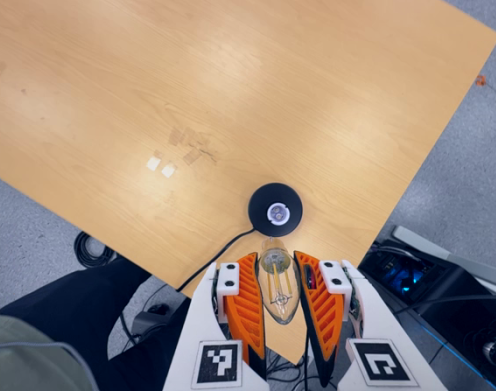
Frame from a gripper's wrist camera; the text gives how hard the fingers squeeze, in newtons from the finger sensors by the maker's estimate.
{"total": 21.7, "left": 24.4, "right": 18.9}